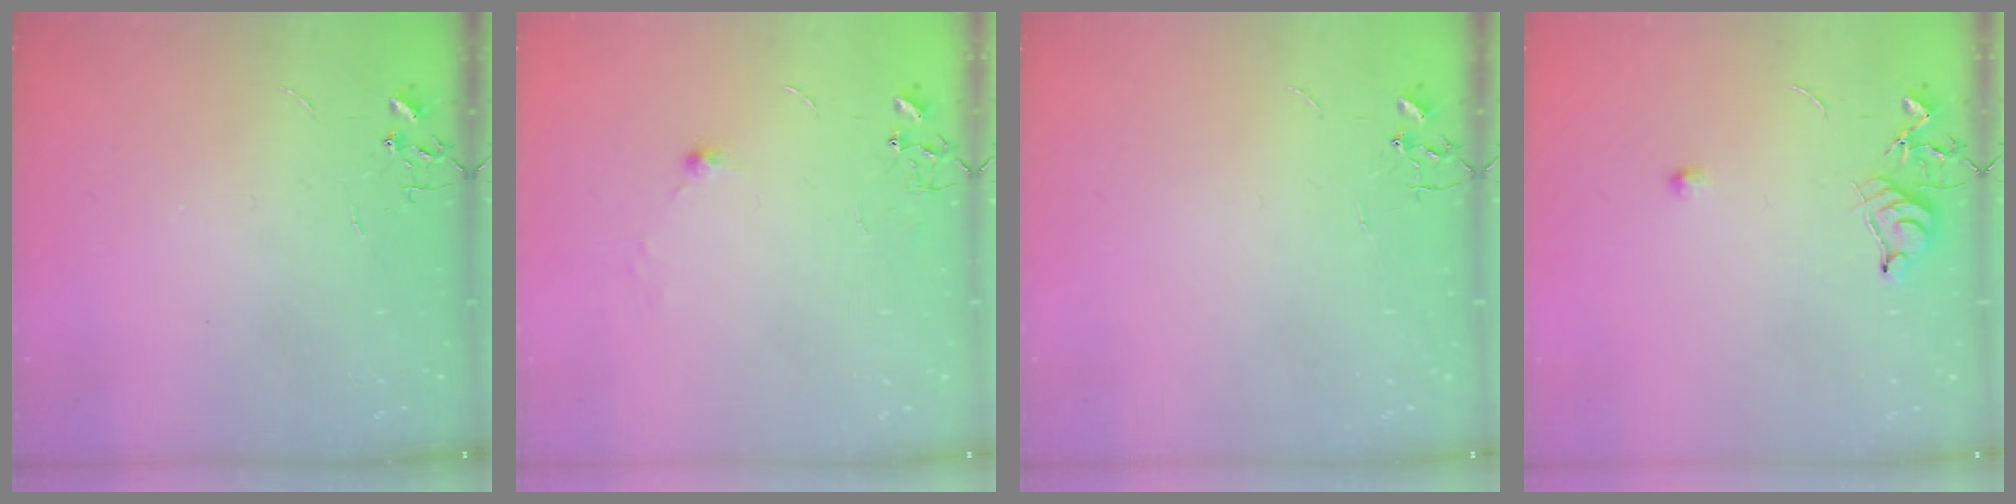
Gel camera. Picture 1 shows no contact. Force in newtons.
{"total": 5.5, "press": 5.5, "slide": 0.8}
{"total": 0.0}
{"total": 7.1, "press": 7.0, "slide": 1.0}